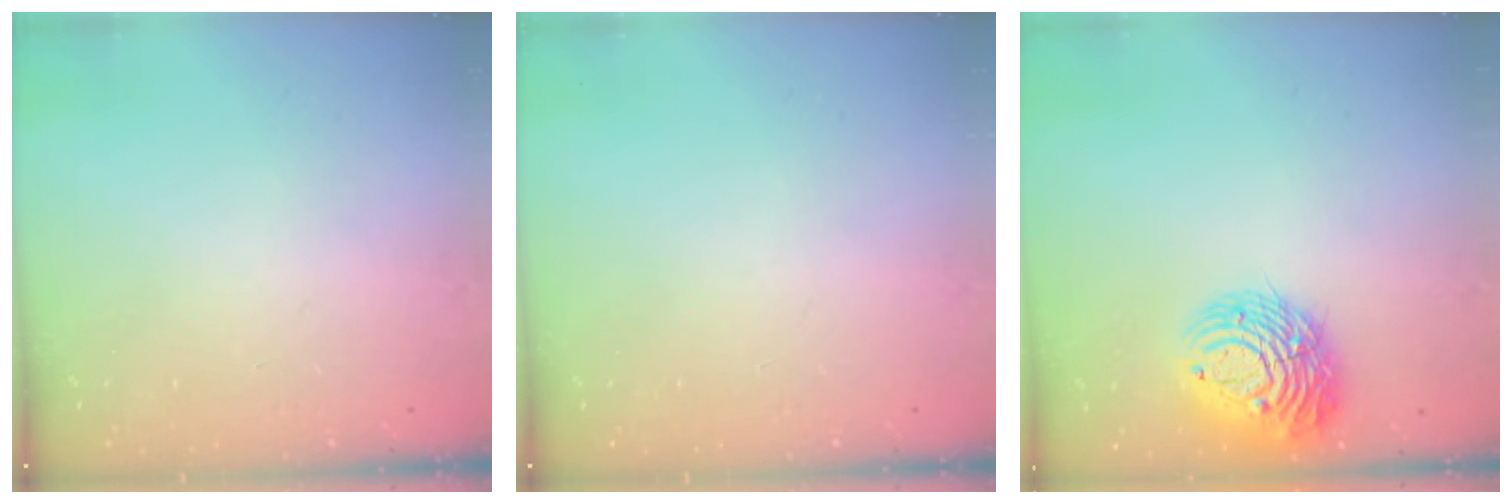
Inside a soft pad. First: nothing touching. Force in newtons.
{"total": 0.0}
{"total": 12.5, "press": 12.4, "slide": 1.5}